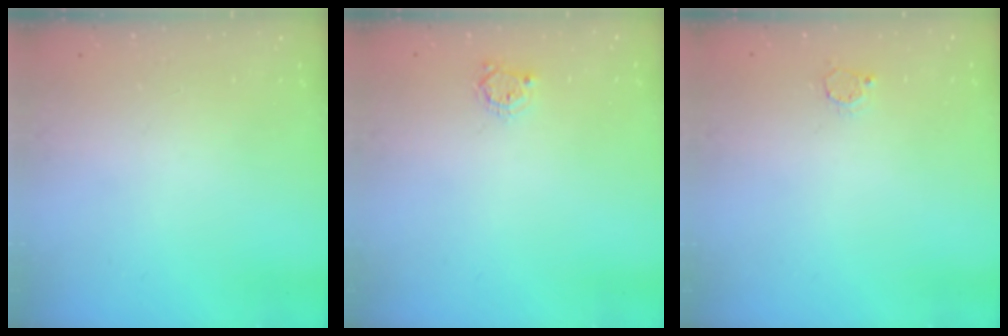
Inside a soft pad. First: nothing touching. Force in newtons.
{"total": 3.4, "press": 3.4, "slide": 0.5}
{"total": 2.7, "press": 2.7, "slide": 0.2}